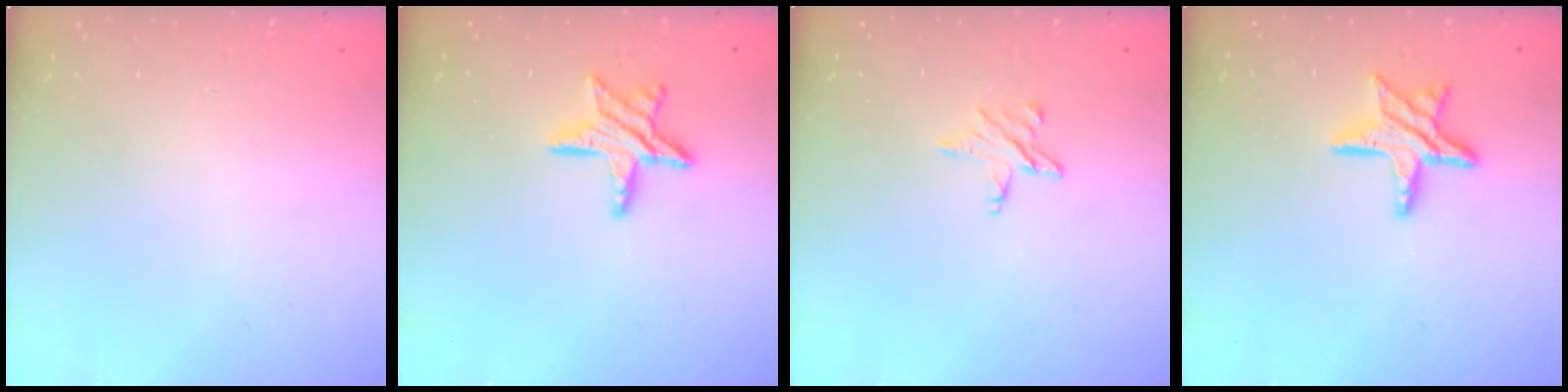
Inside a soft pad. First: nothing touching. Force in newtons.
{"total": 10.2, "press": 10.2, "slide": 0.9}
{"total": 4.2, "press": 4.2, "slide": 0.4}
{"total": 11.6, "press": 11.5, "slide": 0.8}